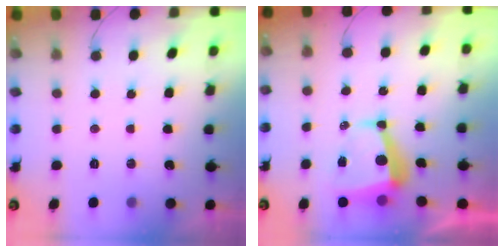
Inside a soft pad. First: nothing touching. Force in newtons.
{"total": 7.7, "press": 7.7, "slide": 1.0}